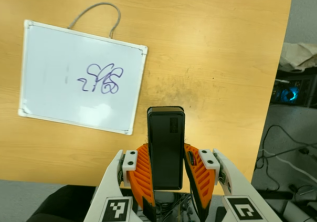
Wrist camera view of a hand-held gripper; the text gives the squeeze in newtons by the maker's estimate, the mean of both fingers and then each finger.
{"total": 4.6, "left": 3.3, "right": 5.9}